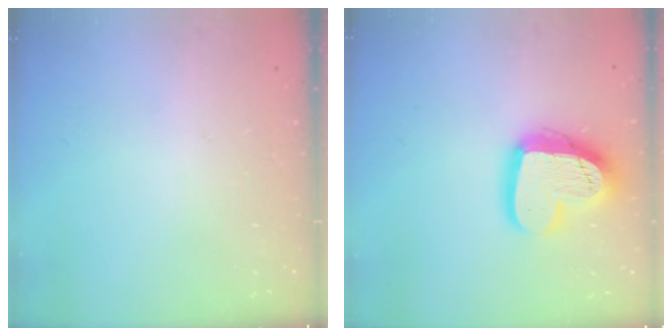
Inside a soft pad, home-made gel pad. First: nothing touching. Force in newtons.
{"total": 18.3, "press": 18.2, "slide": 1.6}